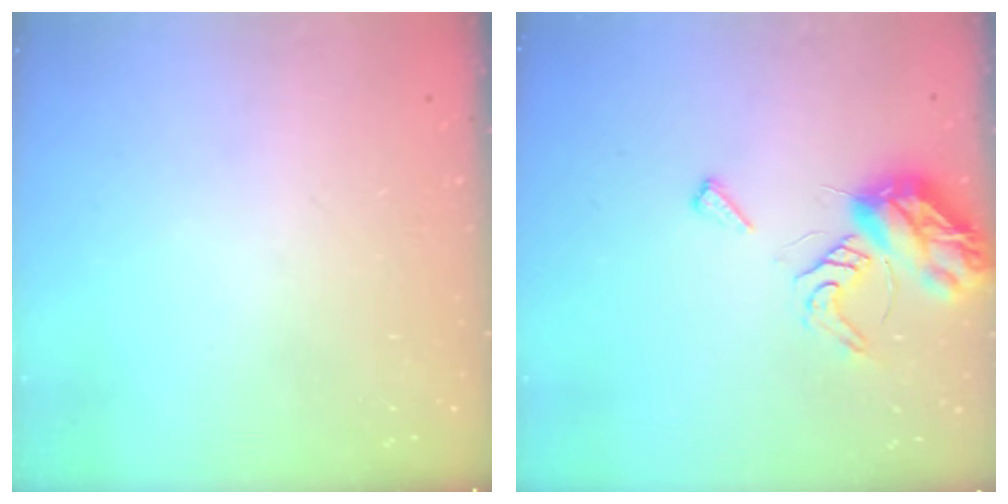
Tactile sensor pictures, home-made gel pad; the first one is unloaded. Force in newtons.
{"total": 8.1, "press": 8.1, "slide": 0.8}